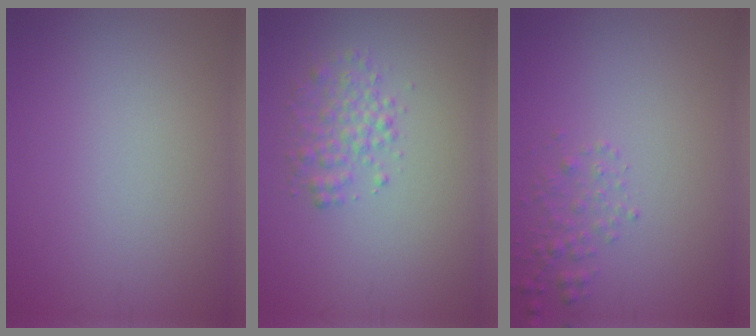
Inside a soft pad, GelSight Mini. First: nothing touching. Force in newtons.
{"total": 2.4, "press": 2.4, "slide": 0.1}
{"total": 1.6, "press": 1.6, "slide": 0.1}